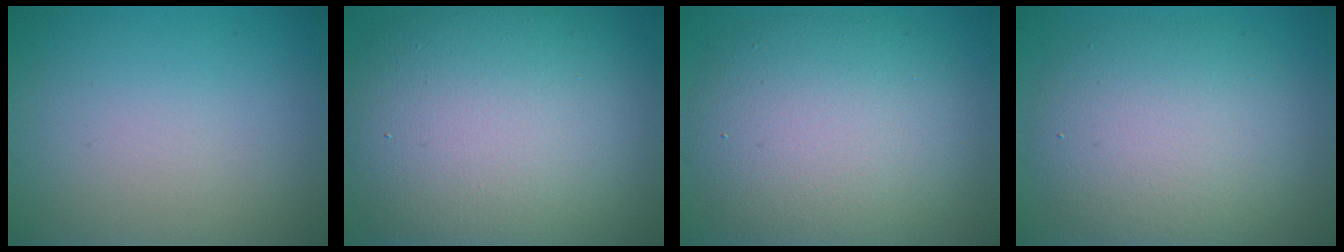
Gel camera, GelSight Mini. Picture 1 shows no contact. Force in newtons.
{"total": 13.8, "press": 13.8, "slide": 0.8}
{"total": 9.8, "press": 9.8, "slide": 0.8}
{"total": 7.5, "press": 7.5, "slide": 0.8}